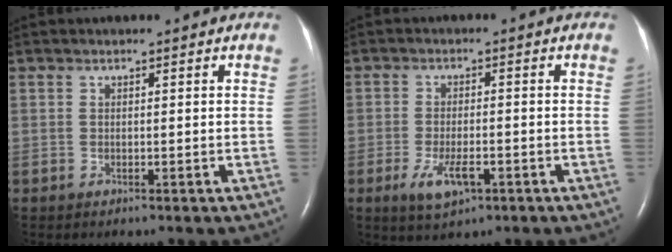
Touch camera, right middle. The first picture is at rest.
{"total": 5.2, "force": [-2.4, 1.8, 4.2], "torque": [-0.086, -0.006, -0.036]}